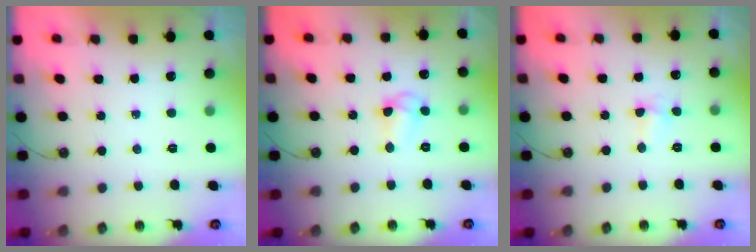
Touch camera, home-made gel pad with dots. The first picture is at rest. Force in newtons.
{"total": 5.6, "press": 5.6, "slide": 0.4}
{"total": 4.5, "press": 3.2, "slide": 3.2}